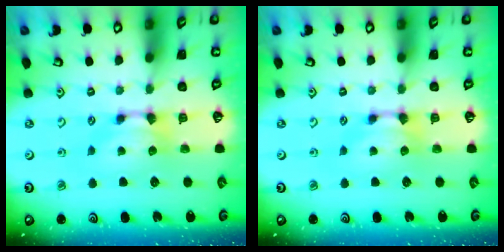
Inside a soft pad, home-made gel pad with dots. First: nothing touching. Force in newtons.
{"total": 0.0}